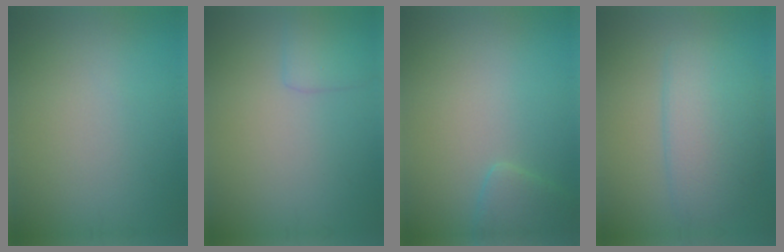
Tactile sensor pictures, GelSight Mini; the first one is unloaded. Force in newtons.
{"total": 2.0, "press": 1.9, "slide": 0.1}
{"total": 1.9, "press": 1.9, "slide": 0.1}
{"total": 5.0, "press": 5.0, "slide": 0.3}